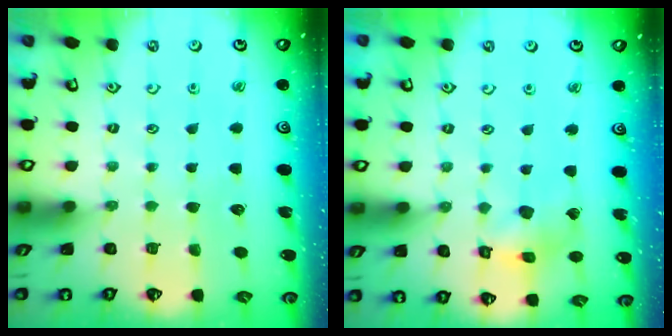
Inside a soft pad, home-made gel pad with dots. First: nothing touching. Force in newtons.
{"total": 8.3, "press": 8.2, "slide": 0.8}